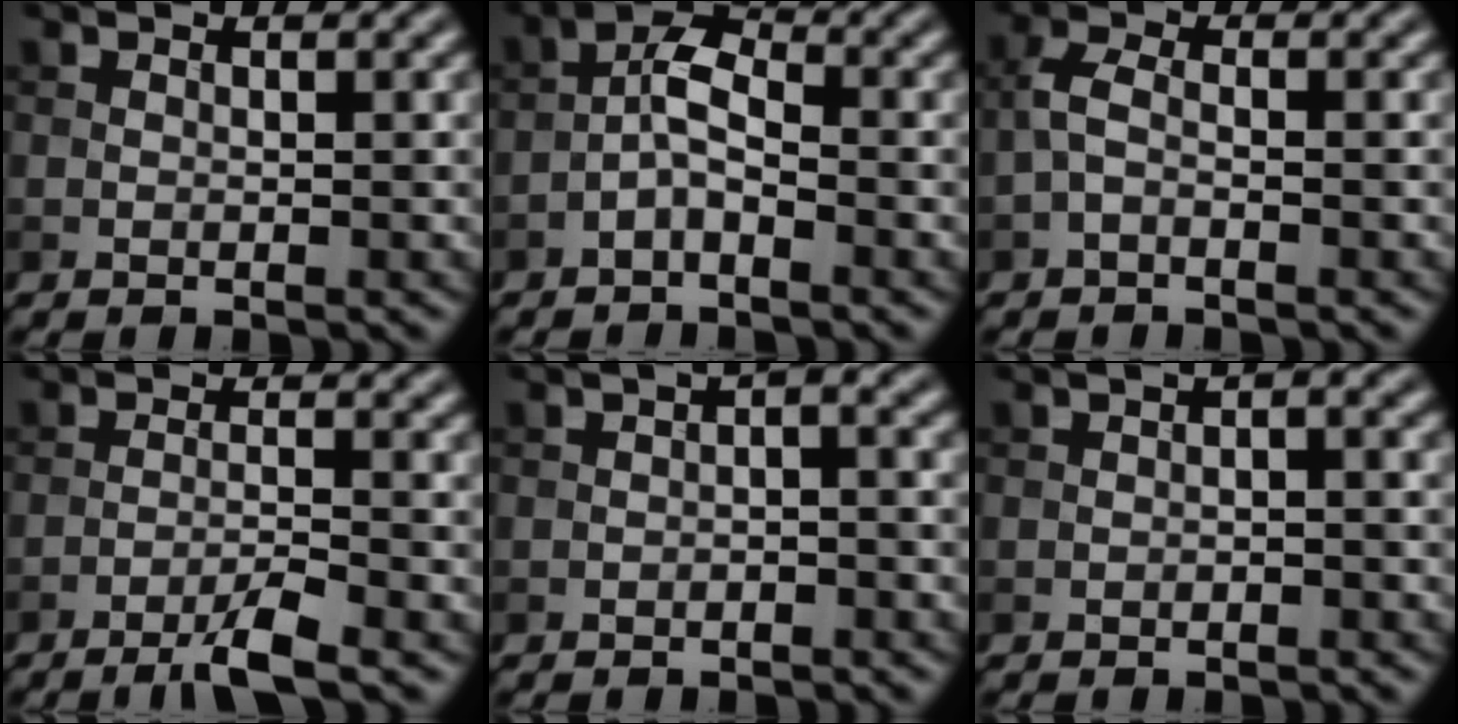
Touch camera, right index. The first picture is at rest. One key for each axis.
{"total": 2.9, "fx": -1.3, "fy": 1.1, "fz": 2.3, "tx": -0.041, "ty": 0.014, "tz": -0.031}
{"total": 2.1, "fx": -0.7, "fy": 0.9, "fz": 1.7, "tx": -0.040, "ty": 0.005, "tz": -0.020}
{"total": 3.4, "fx": -2.2, "fy": 0.3, "fz": 2.6, "tx": -0.045, "ty": 0.004, "tz": -0.049}
{"total": 1.9, "fx": -0.2, "fy": 0.7, "fz": 1.8, "tx": -0.024, "ty": 0.006, "tz": -0.005}
{"total": 1.6, "fx": -0.1, "fy": 0.5, "fz": 1.5, "tx": -0.022, "ty": 0.003, "tz": -0.003}